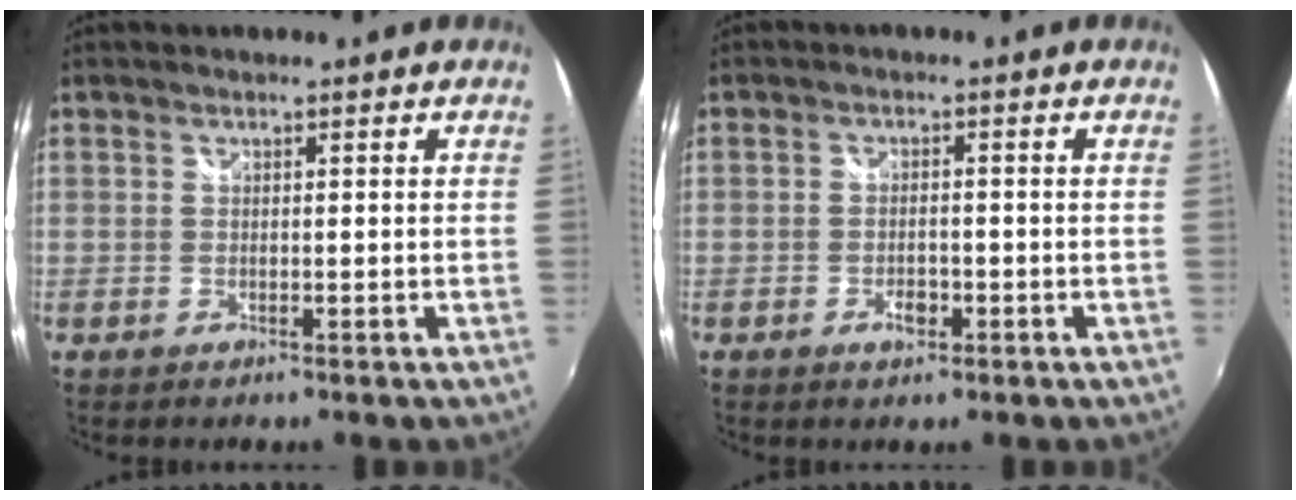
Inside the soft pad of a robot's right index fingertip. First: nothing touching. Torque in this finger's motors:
{"motor_torque": [-0.03, 0.00, 0.02, 0.01]}